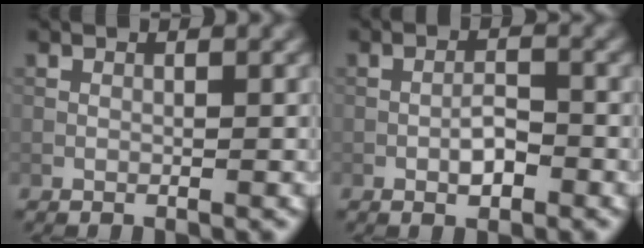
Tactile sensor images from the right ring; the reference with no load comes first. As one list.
[{"total": 2.1, "force": [-1.0, 0.8, 1.7], "torque": [-0.028, 0.004, -0.020]}]